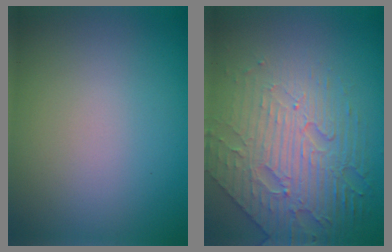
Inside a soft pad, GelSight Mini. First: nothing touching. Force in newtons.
{"total": 6.3, "press": 5.1, "slide": 3.7}